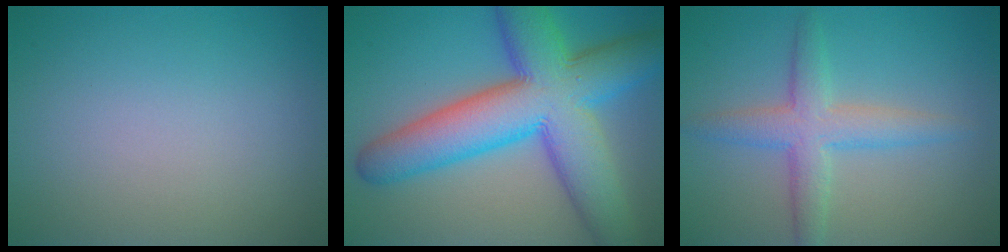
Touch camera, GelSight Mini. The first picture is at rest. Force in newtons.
{"total": 12.8, "press": 12.8, "slide": 0.3}
{"total": 4.1, "press": 4.1, "slide": 0.0}